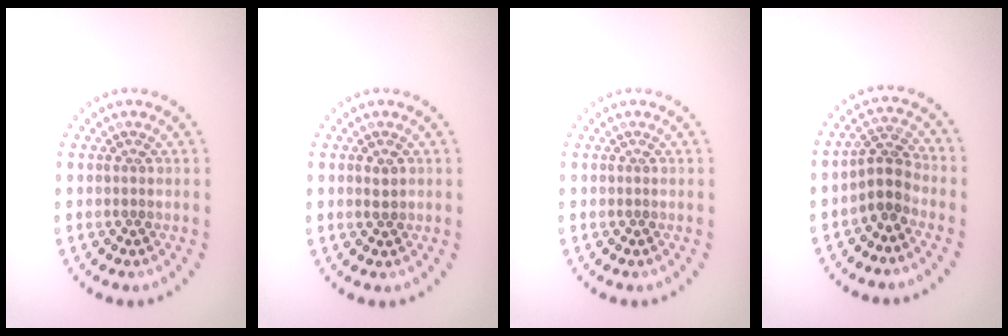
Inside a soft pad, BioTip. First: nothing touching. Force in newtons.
{"total": 1.0, "press": 1.0, "slide": 0.1}
{"total": 0.0}
{"total": 2.5, "press": 2.0, "slide": 1.6}